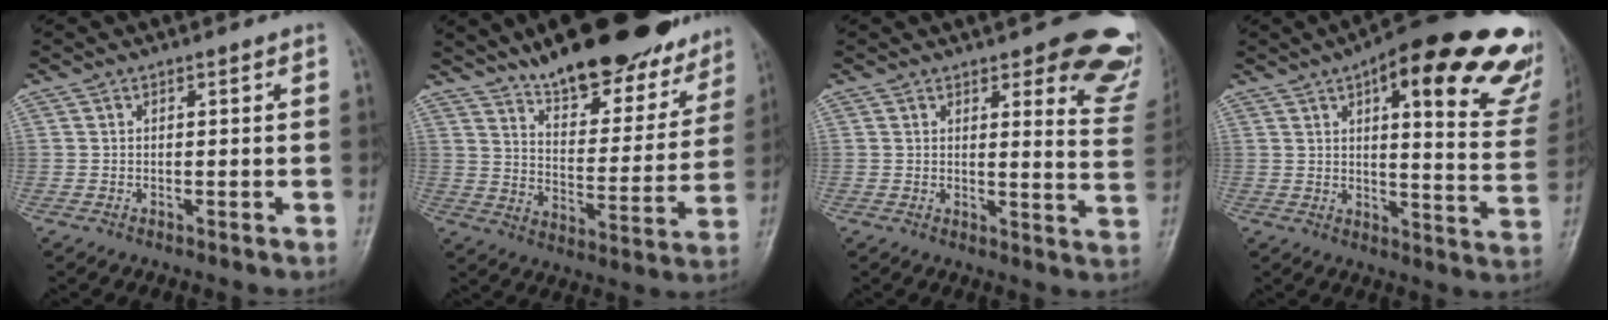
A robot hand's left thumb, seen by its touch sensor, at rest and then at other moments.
{"total": 24.5, "force": [19.0, 8.8, 12.8], "torque": [-0.139, -0.082, 0.268]}
{"total": 13.5, "force": [9.5, 4.4, 8.5], "torque": [-0.046, -0.059, 0.090]}
{"total": 27.6, "force": [16.3, 8.2, 20.7], "torque": [-0.227, -0.046, 0.197]}